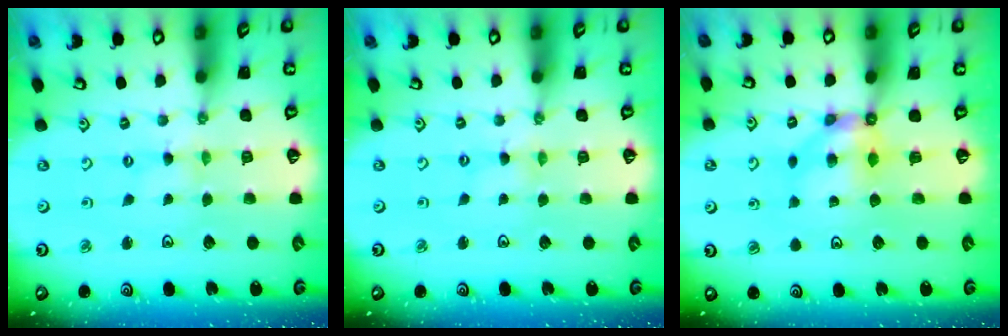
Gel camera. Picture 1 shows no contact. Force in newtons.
{"total": 0.5, "press": 0.5, "slide": 0.1}
{"total": 6.7, "press": 6.7, "slide": 0.2}